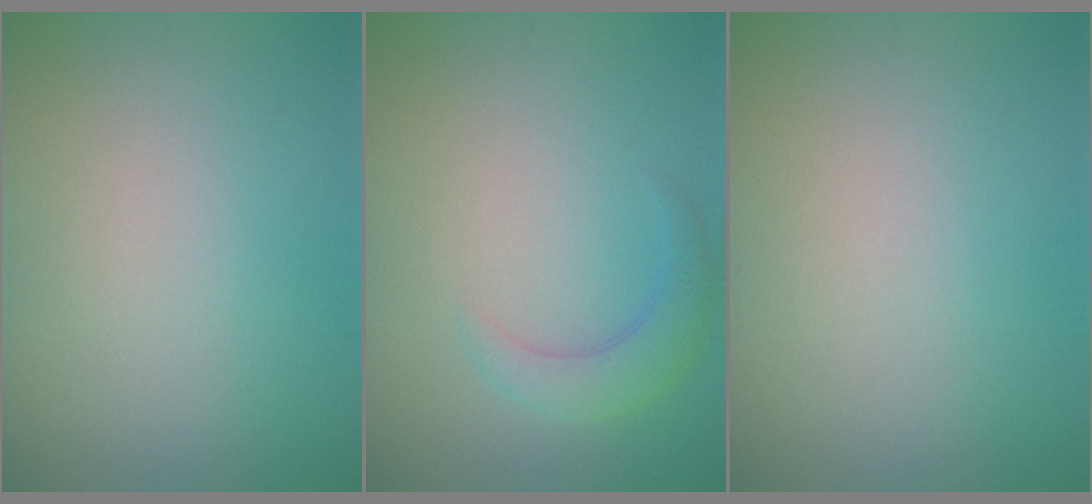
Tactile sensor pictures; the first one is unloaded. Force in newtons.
{"total": 2.6, "press": 2.6, "slide": 0.2}
{"total": 0.0}